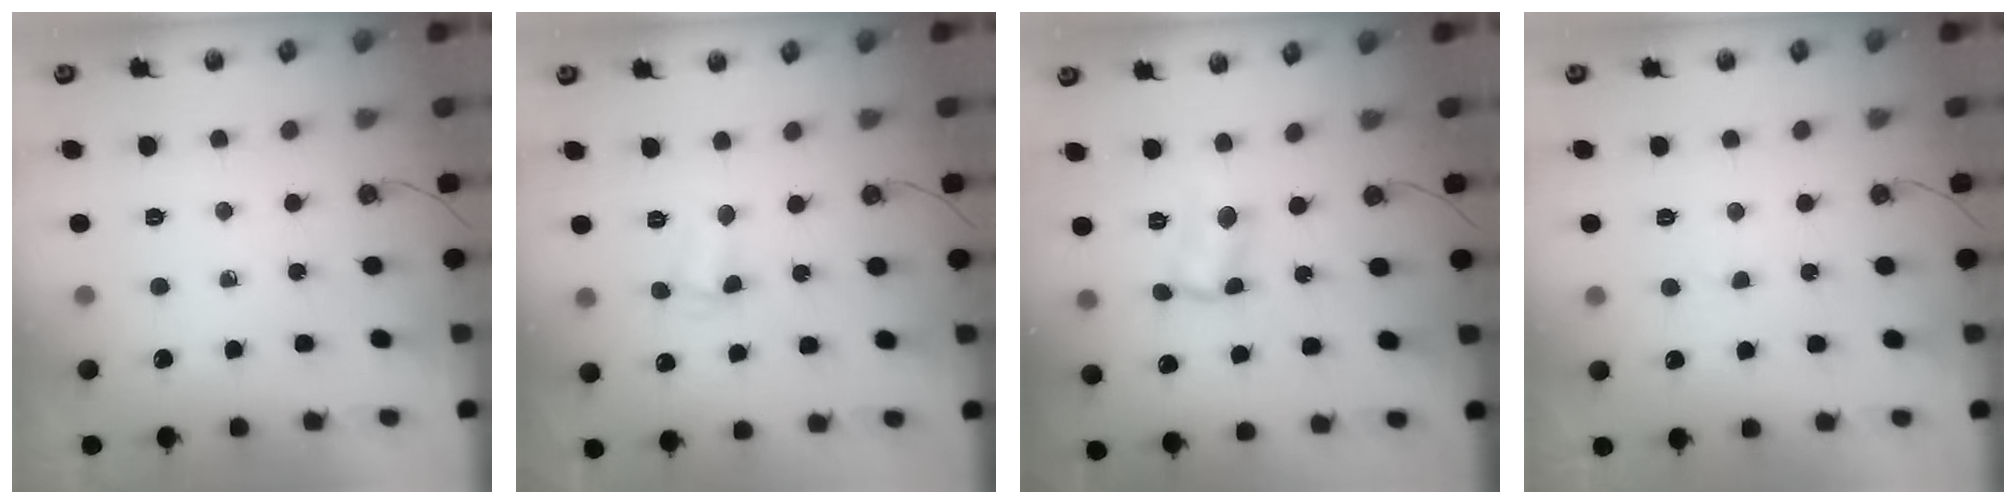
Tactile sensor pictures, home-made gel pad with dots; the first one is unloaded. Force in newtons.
{"total": 2.4, "press": 2.4, "slide": 0.3}
{"total": 2.7, "press": 2.7, "slide": 0.1}
{"total": 2.1, "press": 2.1, "slide": 0.3}